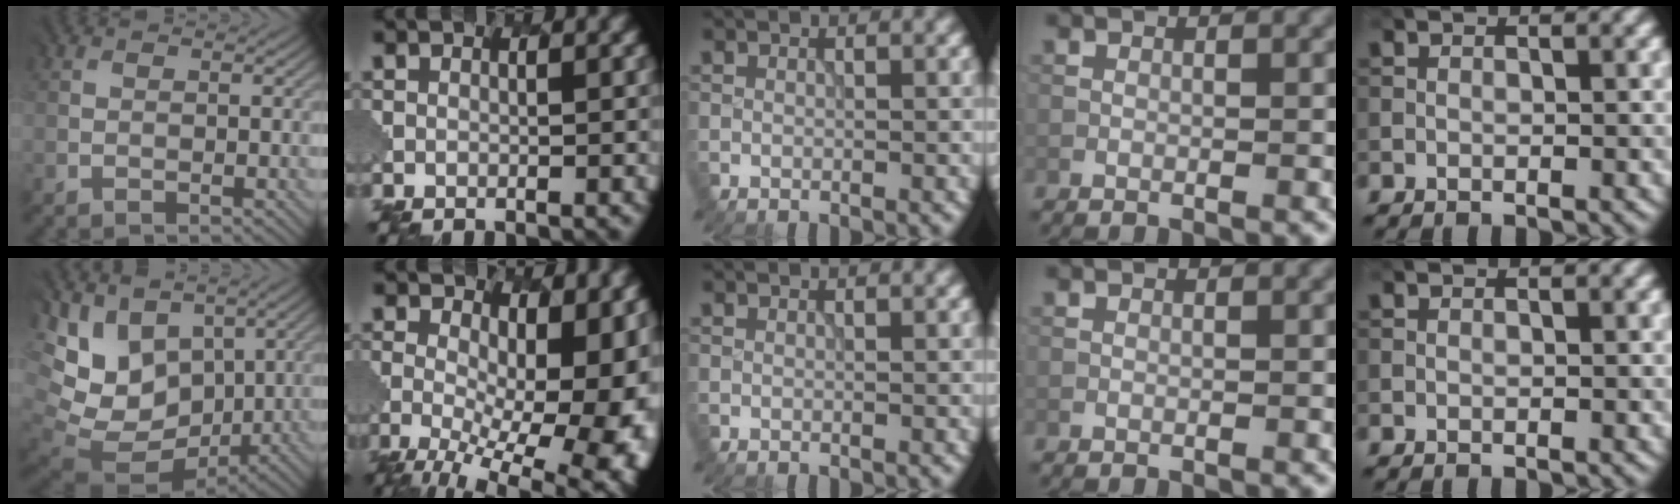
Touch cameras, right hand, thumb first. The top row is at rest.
{"thumb": {"total": 13.7, "force": [3.2, 10.3, 8.4], "torque": [-0.218, -0.011, 0.083]}, "index": {"total": 15.6, "force": [-1.5, 7.6, 13.5], "torque": [-0.183, -0.022, 0.012]}}